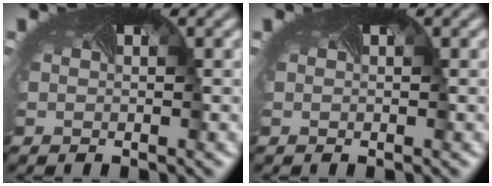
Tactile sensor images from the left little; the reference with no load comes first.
{"total": 0.0}